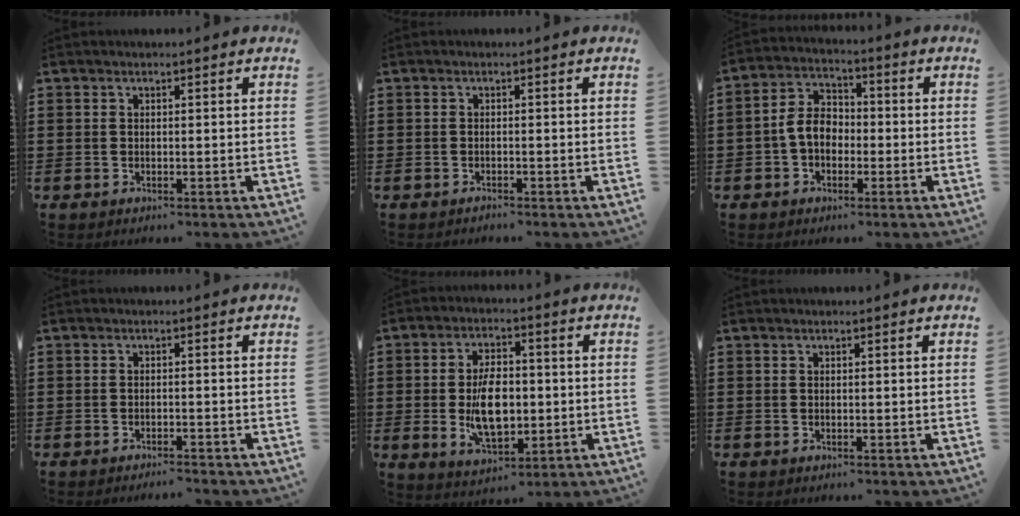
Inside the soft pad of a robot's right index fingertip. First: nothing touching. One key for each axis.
{"total": 0.7, "fx": -0.7, "fy": 0.0, "fz": 0.1, "tx": -0.003, "ty": -0.002, "tz": -0.014}
{"total": 5.9, "fx": -1.3, "fy": 4.1, "fz": 4.1, "tx": -0.101, "ty": 0.007, "tz": -0.031}
{"total": 1.4, "fx": -1.4, "fy": -0.1, "fz": 0.1, "tx": -0.005, "ty": 0.000, "tz": -0.028}
{"total": 9.1, "fx": -1.0, "fy": 5.0, "fz": 7.5, "tx": -0.144, "ty": -0.004, "tz": -0.021}
{"total": 0.0}